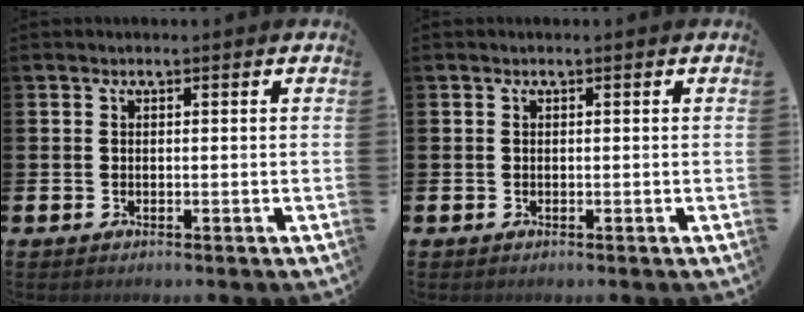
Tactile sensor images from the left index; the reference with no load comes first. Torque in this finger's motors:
{"motor_torque": [0.00, 0.00, 0.00, 0.01]}